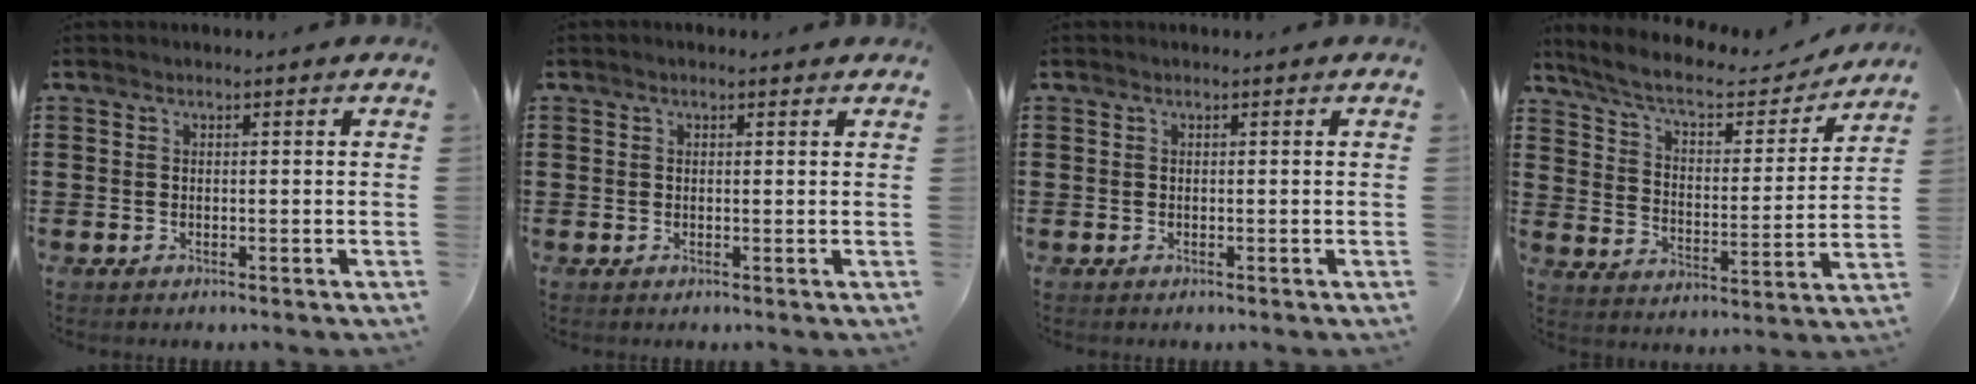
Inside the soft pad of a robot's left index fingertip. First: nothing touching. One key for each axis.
{"total": 0.5, "fx": 0.3, "fy": 0.2, "fz": 0.4, "tx": -0.008, "ty": 0.003, "tz": 0.005}
{"total": 0.0}
{"total": 7.2, "fx": 5.9, "fy": 1.5, "fz": 3.8, "tx": -0.099, "ty": -0.030, "tz": 0.098}